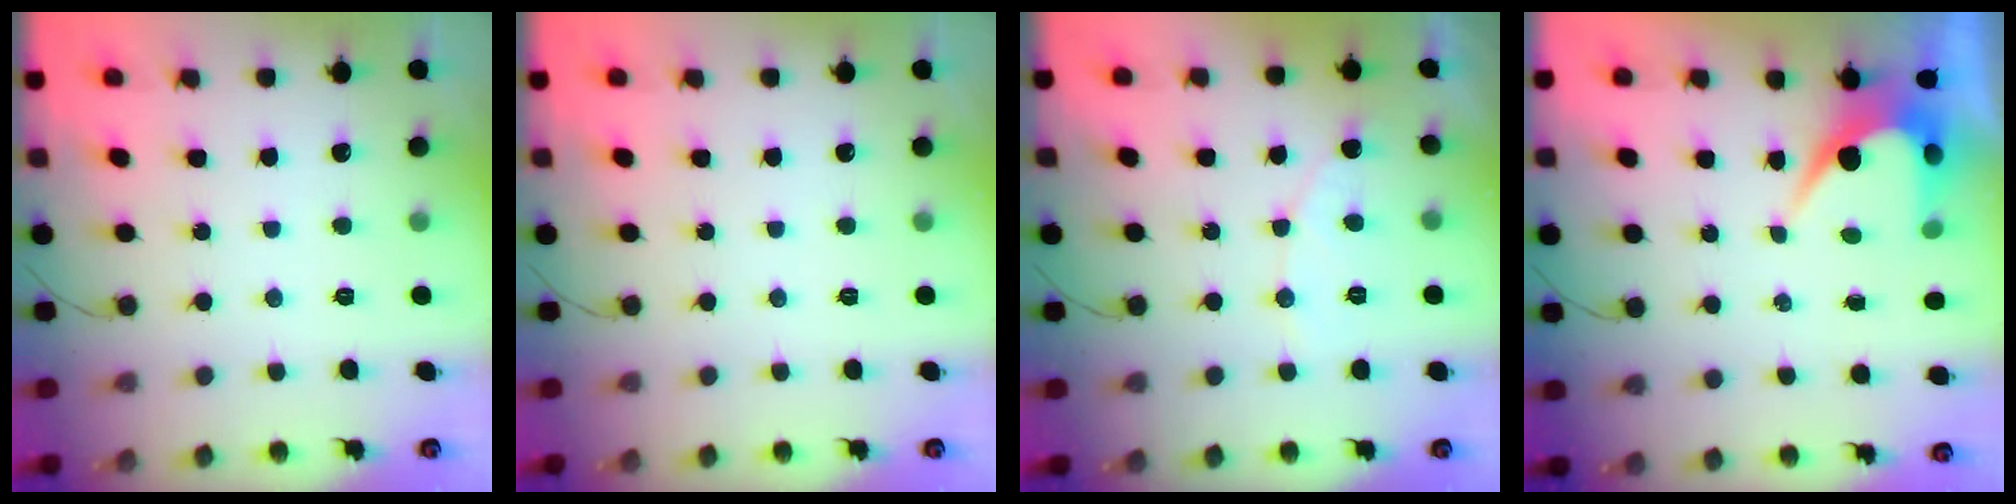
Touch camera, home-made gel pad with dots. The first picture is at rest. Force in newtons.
{"total": 0.0}
{"total": 5.3, "press": 5.3, "slide": 0.3}
{"total": 6.2, "press": 6.2, "slide": 0.2}